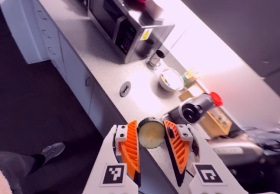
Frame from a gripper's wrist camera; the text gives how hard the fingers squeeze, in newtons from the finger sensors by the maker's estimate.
{"total": 10.4, "left": 10.9, "right": 9.9}